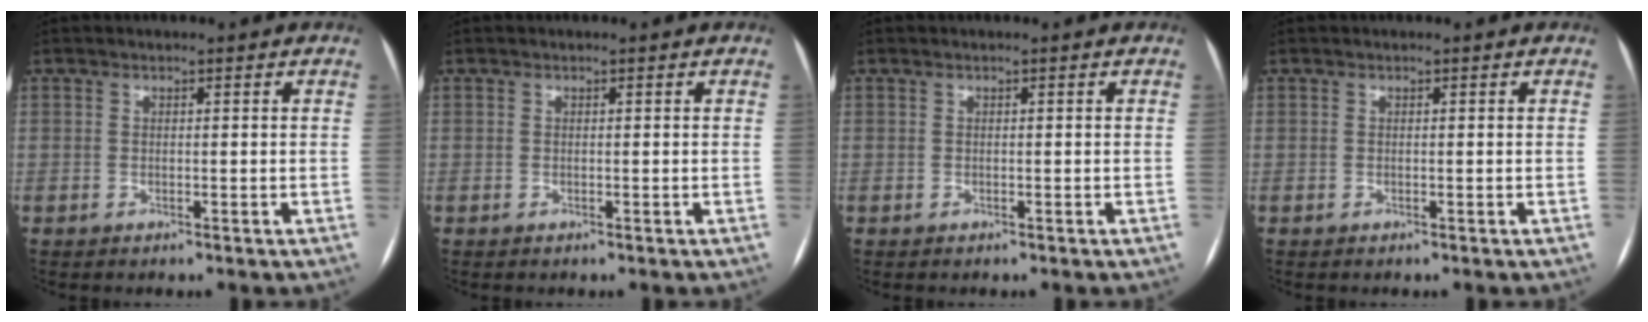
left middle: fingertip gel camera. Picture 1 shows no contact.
{"total": 0.0}
{"total": 0.0}
{"total": 0.0}